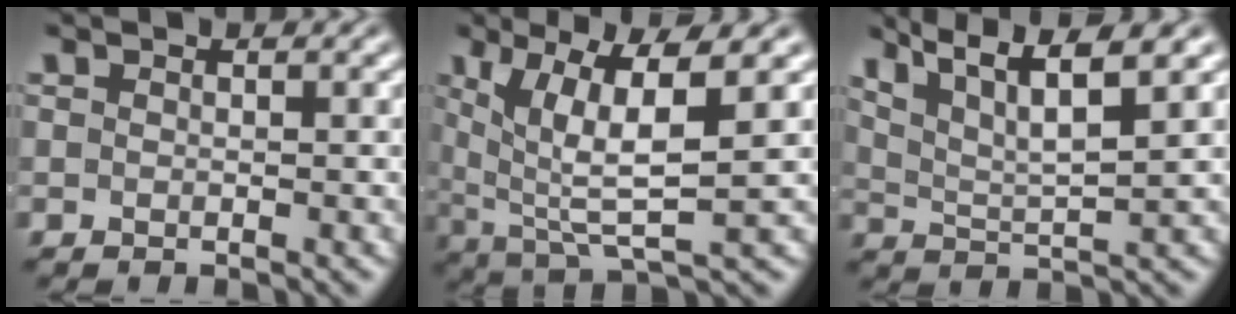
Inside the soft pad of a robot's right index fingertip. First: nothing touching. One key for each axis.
{"total": 9.3, "fx": 2.1, "fy": 4.8, "fz": 7.7, "tx": -0.140, "ty": -0.014, "tz": 0.045}
{"total": 6.6, "fx": 3.7, "fy": 2.9, "fz": 4.6, "tx": -0.083, "ty": -0.006, "tz": 0.063}